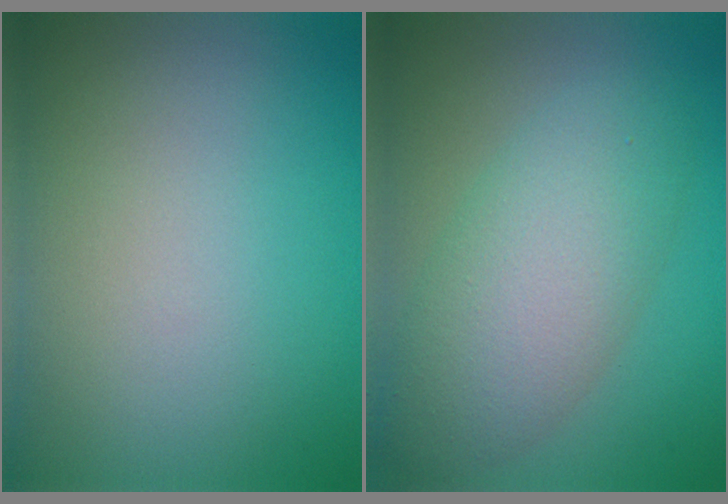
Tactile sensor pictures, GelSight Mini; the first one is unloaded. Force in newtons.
{"total": 6.5, "press": 6.5, "slide": 0.2}